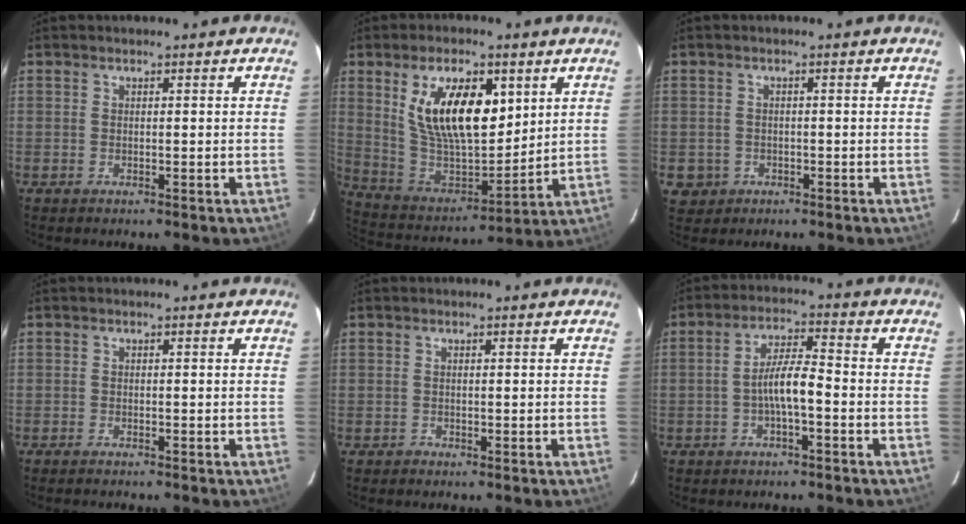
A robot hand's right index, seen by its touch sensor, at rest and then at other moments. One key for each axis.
{"total": 18.2, "fx": 6.7, "fy": 8.6, "fz": 14.5, "tx": -0.264, "ty": 0.001, "tz": 0.137}
{"total": 4.2, "fx": -1.1, "fy": 4.0, "fz": 0.7, "tx": -0.024, "ty": 0.006, "tz": -0.006}
{"total": 1.2, "fx": -1.1, "fy": 0.1, "fz": 0.3, "tx": -0.008, "ty": -0.005, "tz": -0.021}
{"total": 0.9, "fx": -0.4, "fy": 0.8, "fz": -0.2, "tx": 0.005, "ty": 0.004, "tz": -0.006}
{"total": 5.5, "fx": -2.0, "fy": 0.9, "fz": 5.1, "tx": -0.099, "ty": 0.011, "tz": -0.033}